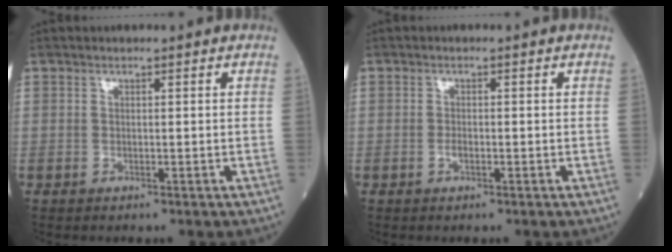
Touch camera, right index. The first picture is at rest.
{"total": 1.0, "force": [-0.4, 0.3, 0.9], "torque": [-0.019, 0.000, -0.008]}